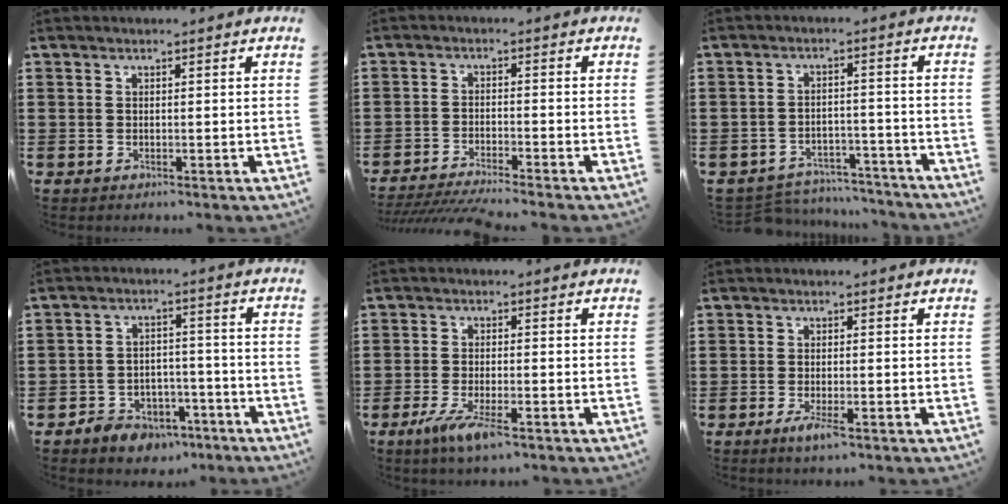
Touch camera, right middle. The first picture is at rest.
{"total": 3.6, "force": [-3.5, -0.2, 1.1], "torque": [-0.026, -0.009, -0.072]}
{"total": 4.8, "force": [-4.8, 0.7, 0.2], "torque": [-0.013, 0.007, -0.101]}
{"total": 4.9, "force": [-4.0, 2.6, 0.9], "torque": [-0.019, 0.019, -0.077]}
{"total": 5.6, "force": [-3.0, 1.0, 4.6], "torque": [-0.098, -0.017, -0.055]}
{"total": 2.9, "force": [-1.4, 0.5, 2.5], "torque": [-0.055, -0.010, -0.027]}